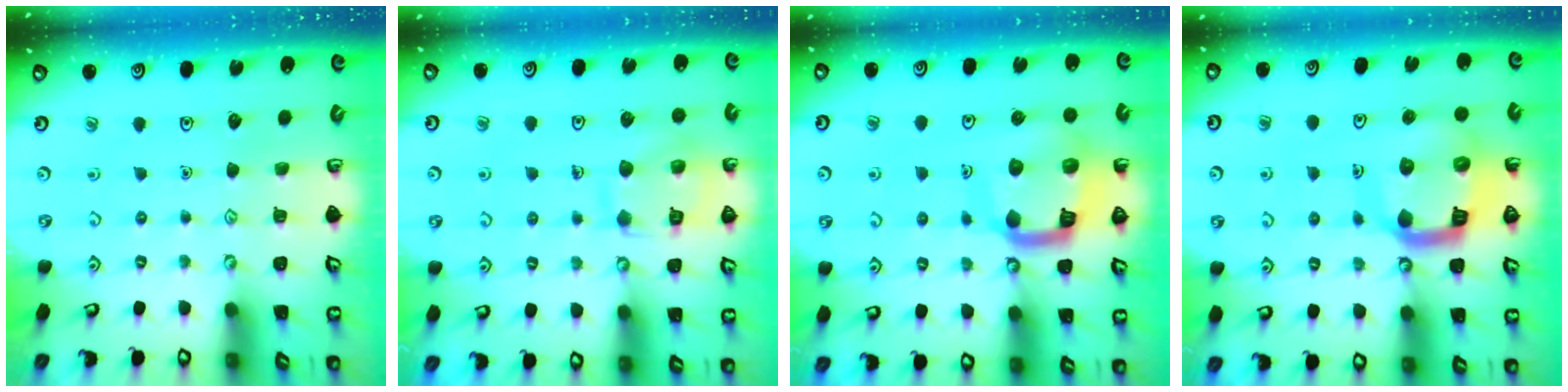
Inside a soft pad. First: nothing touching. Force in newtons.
{"total": 11.5, "press": 11.5, "slide": 1.0}
{"total": 13.2, "press": 13.1, "slide": 1.5}
{"total": 15.3, "press": 15.2, "slide": 1.8}